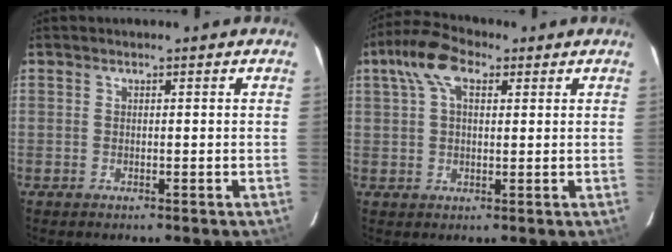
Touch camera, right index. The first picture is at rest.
{"total": 8.0, "force": [3.3, 4.1, 6.1], "torque": [-0.122, 0.029, 0.056]}